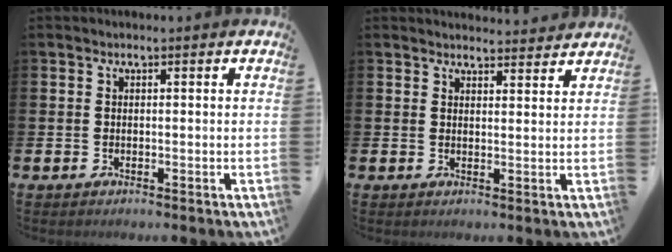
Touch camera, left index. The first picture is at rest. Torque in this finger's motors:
{"motor_torque": [0.86, -1.28, 0.28, 0.03]}